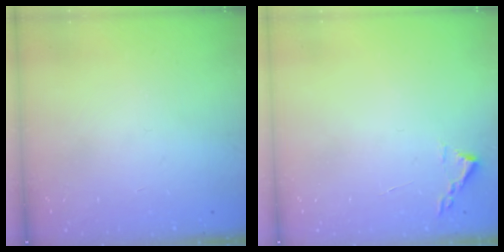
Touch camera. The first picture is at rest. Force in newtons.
{"total": 1.8, "press": 1.7, "slide": 0.2}